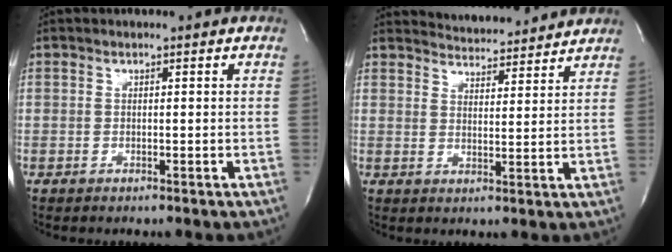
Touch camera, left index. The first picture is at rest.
{"total": 9.6, "force": [9.4, 1.0, 1.5], "torque": [-0.029, 0.006, 0.128]}